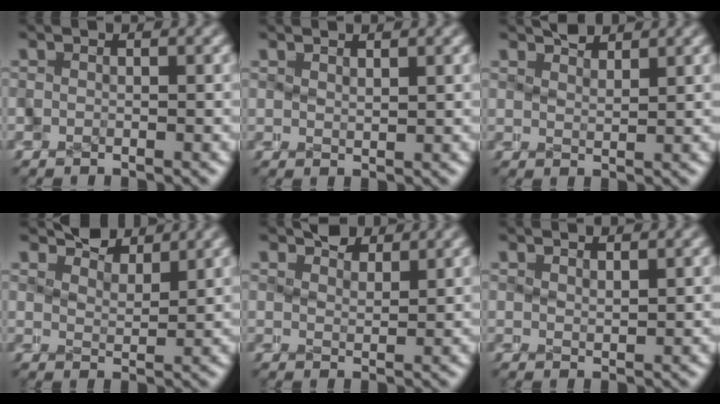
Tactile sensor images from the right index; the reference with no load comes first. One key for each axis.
{"total": 1.4, "fx": 1.4, "fy": 0.2, "fz": 0.4, "tx": -0.008, "ty": -0.005, "tz": 0.027}
{"total": 2.4, "fx": 2.2, "fy": 0.3, "fz": 0.8, "tx": -0.008, "ty": -0.003, "tz": 0.041}
{"total": 4.8, "fx": 3.7, "fy": 2.0, "fz": 2.3, "tx": -0.028, "ty": 0.010, "tz": 0.055}
{"total": 3.6, "fx": 2.7, "fy": 1.7, "fz": 1.6, "tx": -0.021, "ty": -0.004, "tz": 0.043}
{"total": 1.8, "fx": 1.6, "fy": 0.4, "fz": 0.6, "tx": -0.013, "ty": -0.006, "tz": 0.031}